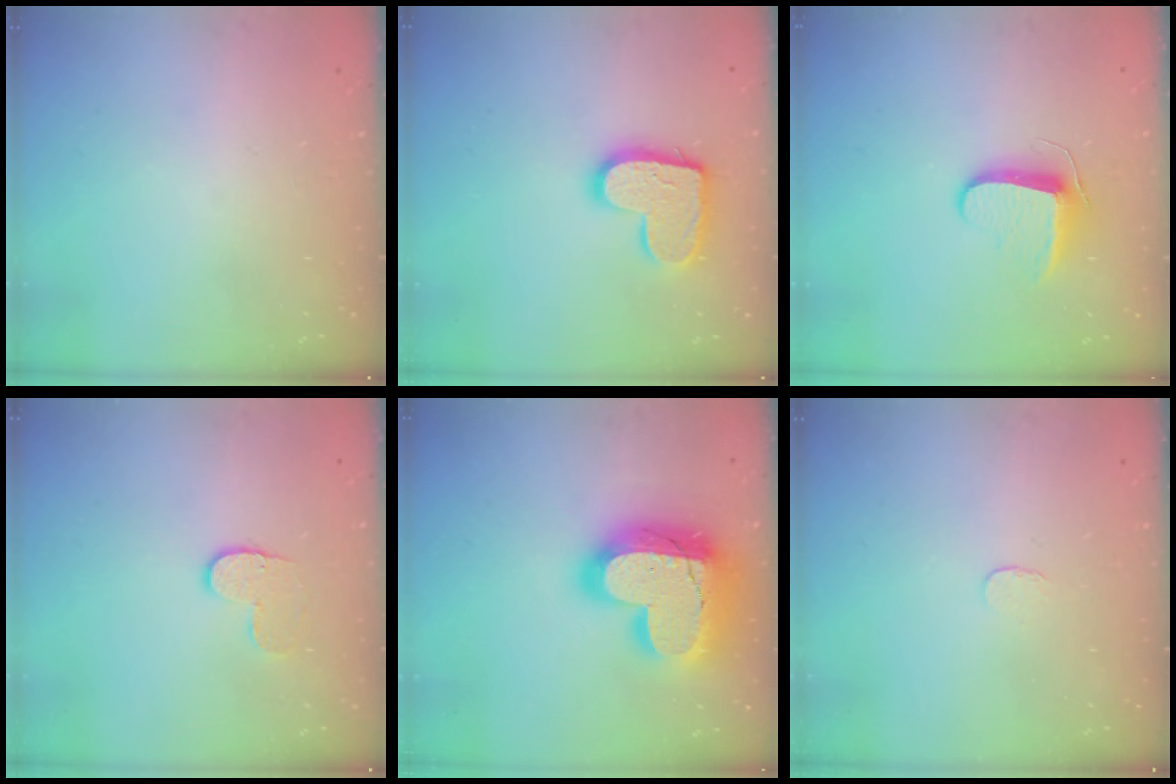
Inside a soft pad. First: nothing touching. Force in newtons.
{"total": 14.2, "press": 14.2, "slide": 0.8}
{"total": 9.6, "press": 9.6, "slide": 0.8}
{"total": 6.3, "press": 6.3, "slide": 0.7}
{"total": 27.3, "press": 27.2, "slide": 2.0}
{"total": 2.6, "press": 2.6, "slide": 0.2}